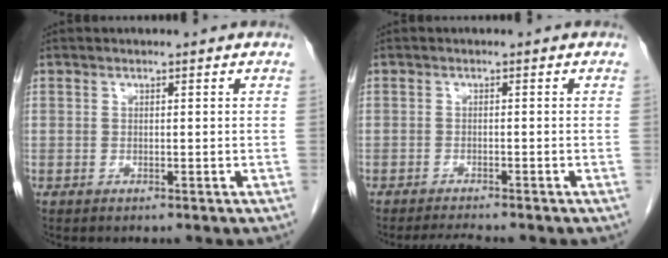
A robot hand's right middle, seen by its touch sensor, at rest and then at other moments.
{"total": 3.0, "force": [-2.8, -0.6, 1.1], "torque": [-0.023, -0.013, -0.048]}